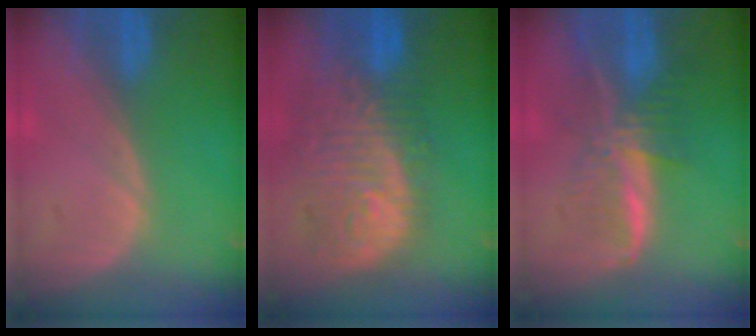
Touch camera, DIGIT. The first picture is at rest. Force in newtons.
{"total": 12.0, "press": 10.7, "slide": 5.4}
{"total": 8.1, "press": 6.8, "slide": 4.4}